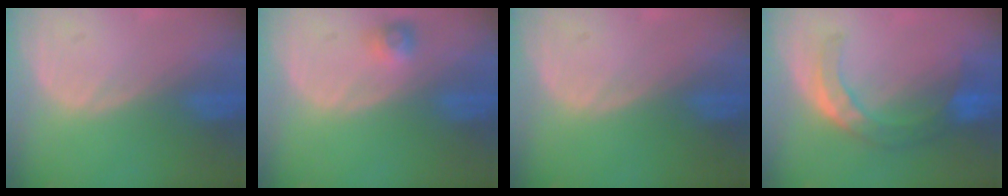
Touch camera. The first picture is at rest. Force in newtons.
{"total": 2.5, "press": 2.3, "slide": 1.0}
{"total": 0.0}
{"total": 7.6, "press": 6.6, "slide": 3.8}